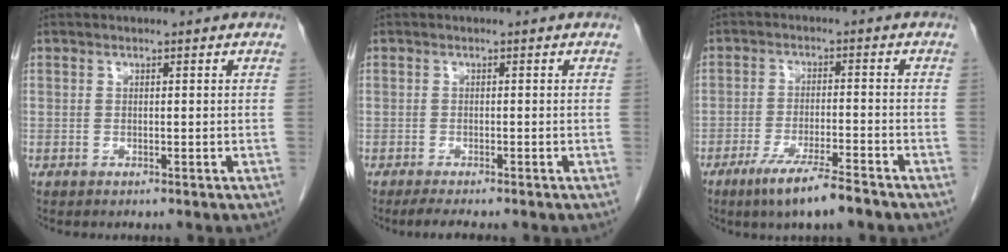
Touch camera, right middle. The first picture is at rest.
{"total": 3.0, "force": [-2.4, 0.3, 1.7], "torque": [-0.031, -0.008, -0.036]}
{"total": 7.9, "force": [-5.6, 0.5, 5.6], "torque": [-0.101, -0.017, -0.097]}